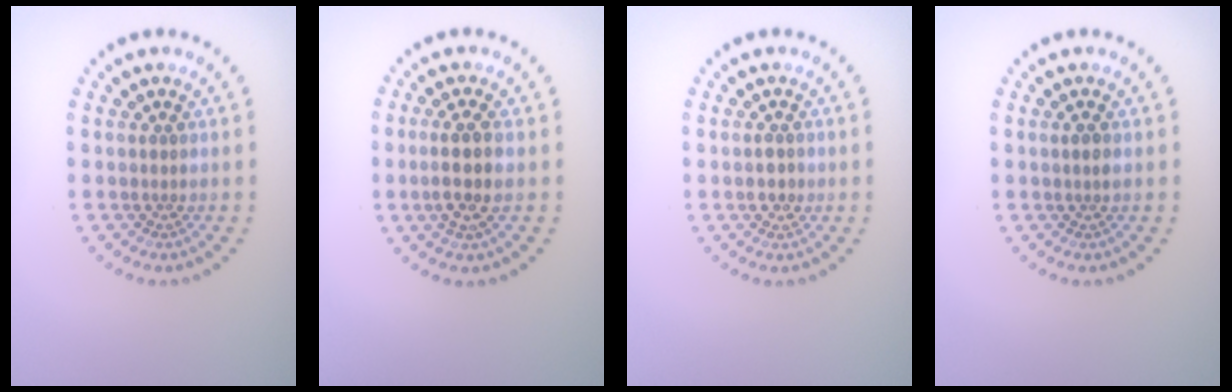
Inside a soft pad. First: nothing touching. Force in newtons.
{"total": 3.0, "press": 2.7, "slide": 1.4}
{"total": 1.4, "press": 1.3, "slide": 0.1}
{"total": 0.8, "press": 0.7, "slide": 0.4}